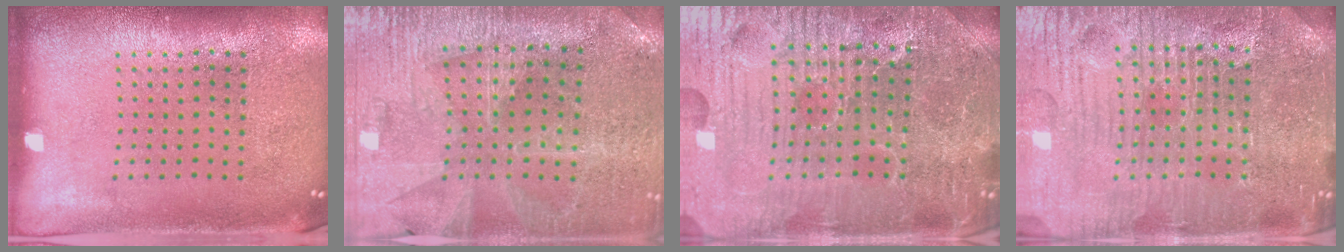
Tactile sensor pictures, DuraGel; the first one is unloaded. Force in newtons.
{"total": 2.0, "press": 2.0, "slide": 0.3}
{"total": 5.1, "press": 5.0, "slide": 1.1}
{"total": 5.3, "press": 5.0, "slide": 1.5}